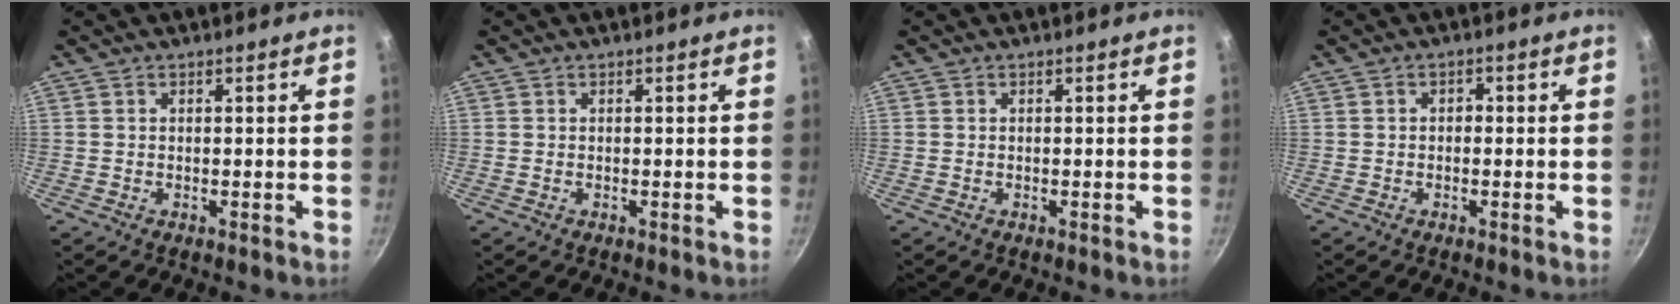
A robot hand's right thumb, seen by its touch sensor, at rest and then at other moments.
{"total": 0.0}
{"total": 0.0}
{"total": 1.2, "force": [-0.2, 1.0, 0.6], "torque": [-0.008, 0.005, -0.005]}